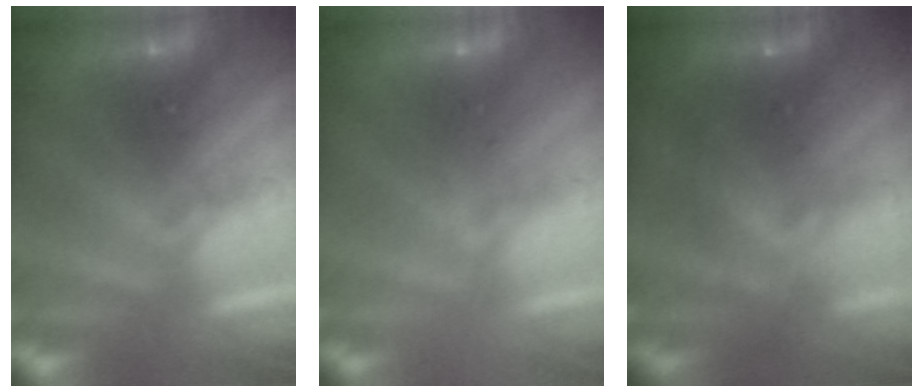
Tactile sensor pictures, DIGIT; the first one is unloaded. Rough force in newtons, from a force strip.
{"total": 2.9}
{"total": 7.0}